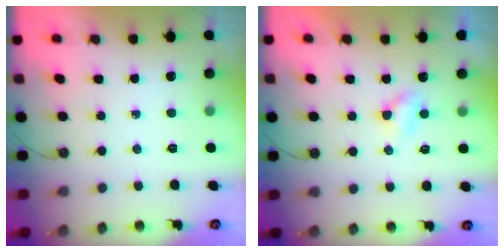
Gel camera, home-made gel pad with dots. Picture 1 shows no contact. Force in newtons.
{"total": 2.7, "press": 2.6, "slide": 0.4}